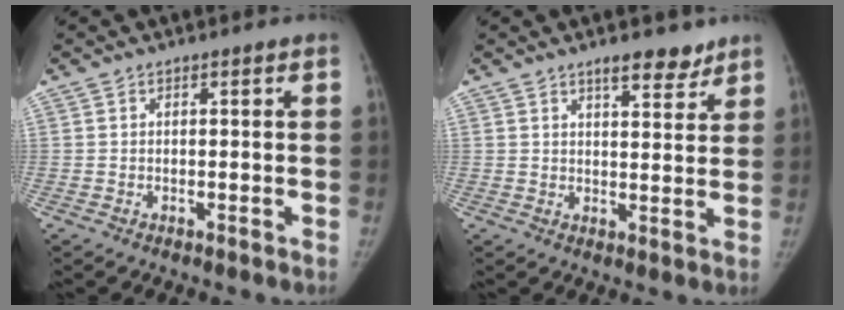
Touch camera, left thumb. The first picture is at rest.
{"total": 5.9, "force": [4.4, 2.2, 3.2], "torque": [-0.023, -0.028, 0.064]}